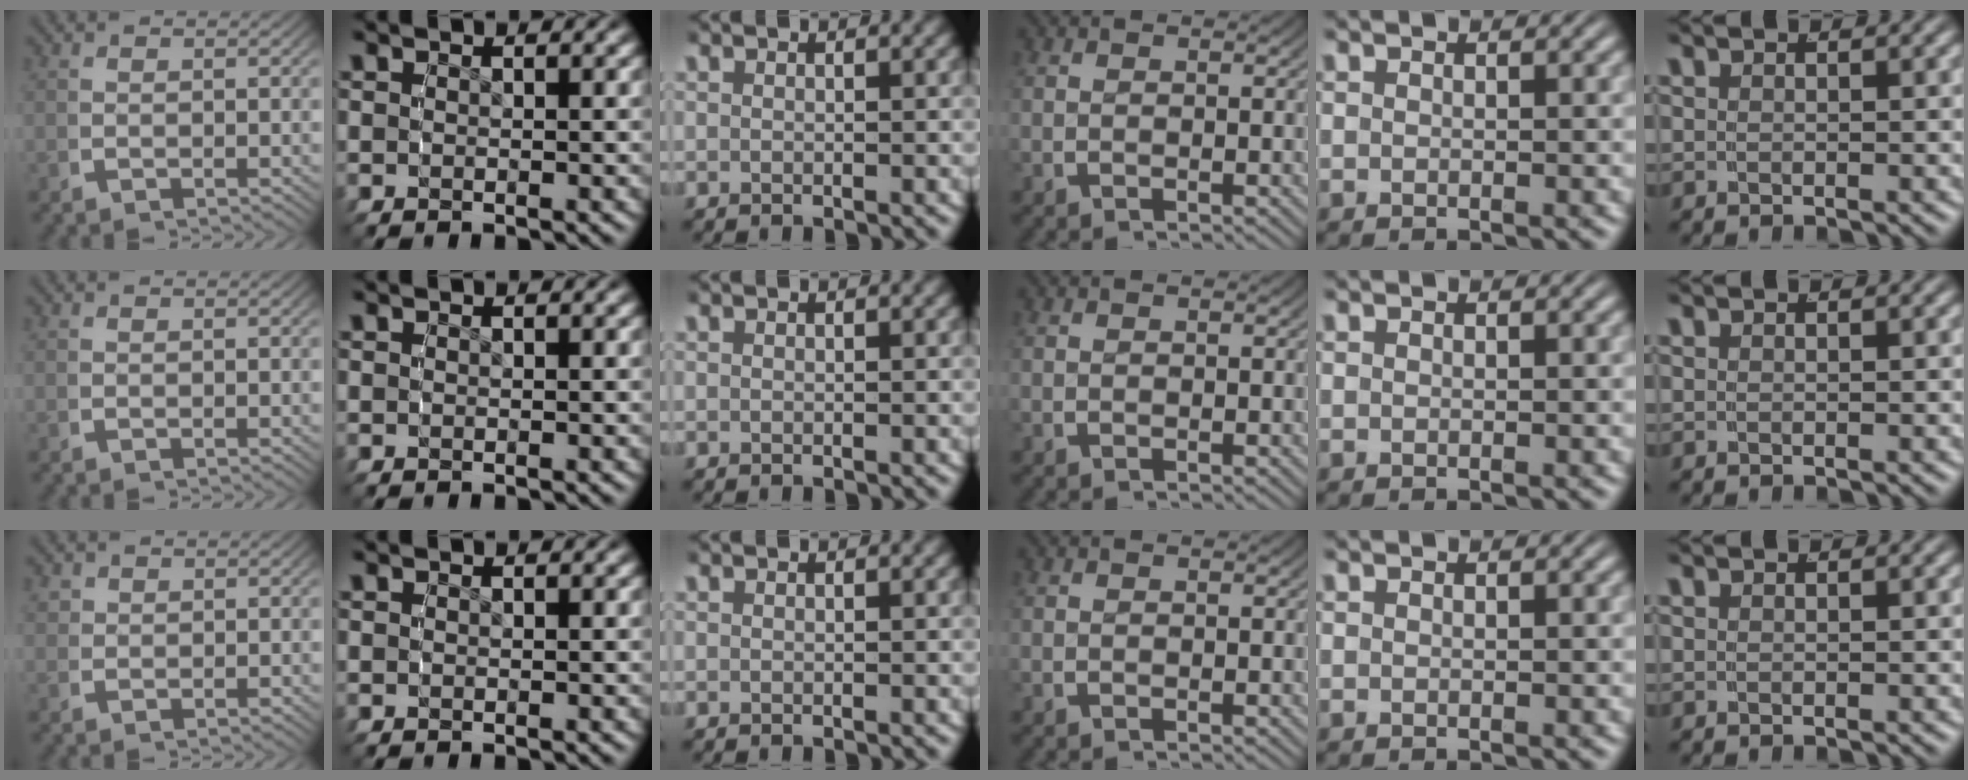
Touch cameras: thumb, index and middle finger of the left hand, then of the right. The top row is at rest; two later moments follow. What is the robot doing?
{"motion": "grasp_and_lifting", "object": "camera"}